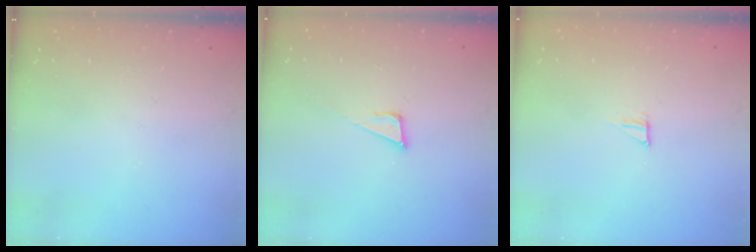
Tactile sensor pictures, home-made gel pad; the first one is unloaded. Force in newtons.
{"total": 6.1, "press": 5.5, "slide": 2.7}
{"total": 5.1, "press": 5.1, "slide": 0.4}